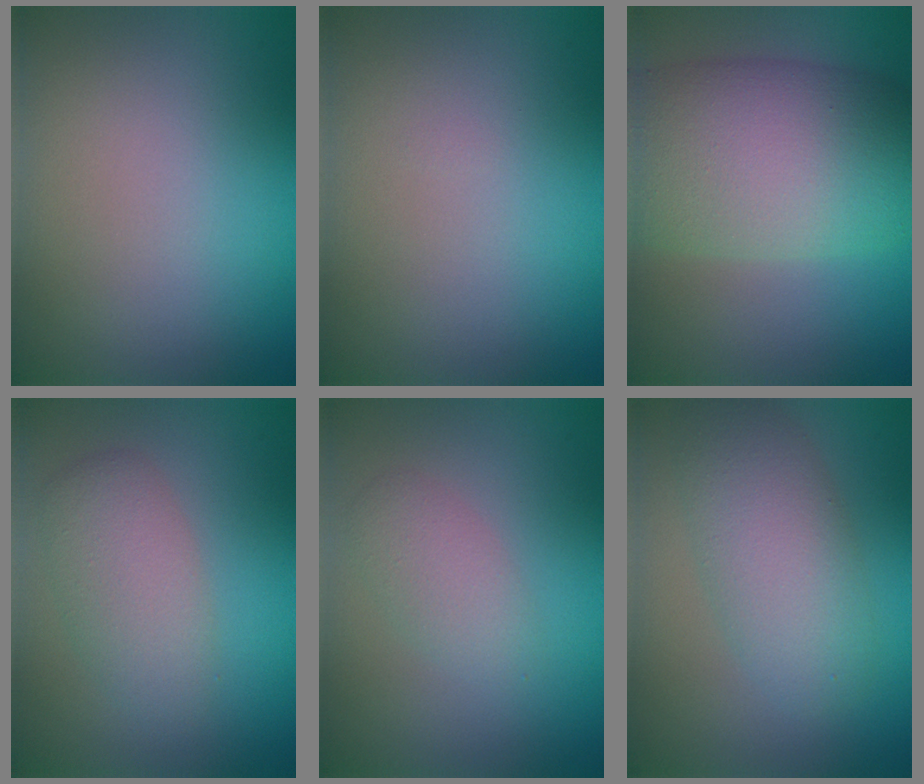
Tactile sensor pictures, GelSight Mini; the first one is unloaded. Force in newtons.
{"total": 0.0}
{"total": 10.8, "press": 10.8, "slide": 0.5}
{"total": 3.8, "press": 3.8, "slide": 0.1}
{"total": 2.2, "press": 2.2, "slide": 0.0}
{"total": 5.1, "press": 5.1, "slide": 0.1}